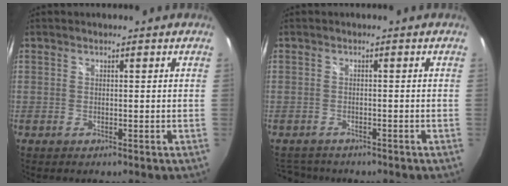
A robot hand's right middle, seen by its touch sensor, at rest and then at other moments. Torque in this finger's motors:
{"motor_torque": [-0.51, -0.11, -0.12, -0.02]}